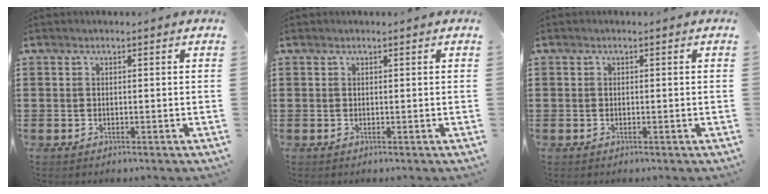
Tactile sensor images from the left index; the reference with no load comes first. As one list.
[{"total": 0.0}, {"total": 0.0}]